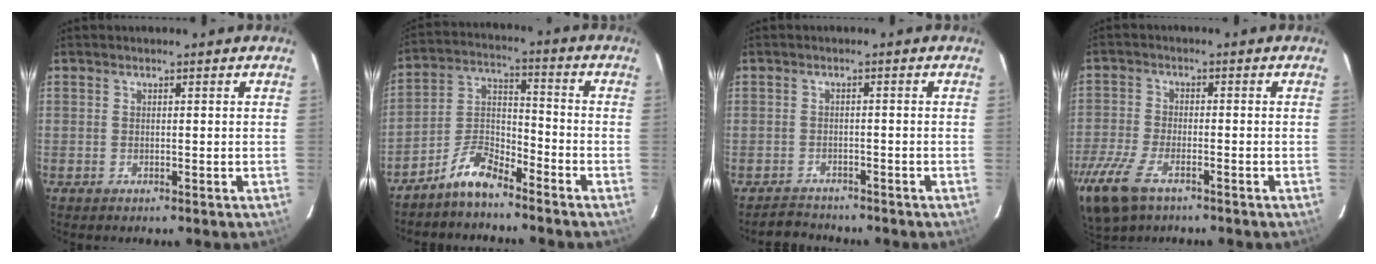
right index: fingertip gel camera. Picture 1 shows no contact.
{"total": 7.8, "force": [-6.4, 2.3, 3.8], "torque": [-0.094, 0.031, -0.130]}
{"total": 3.6, "force": [-3.2, 1.7, -0.4], "torque": [-0.003, 0.014, -0.055]}
{"total": 13.6, "force": [-8.5, 6.2, 8.6], "torque": [-0.221, -0.039, -0.164]}